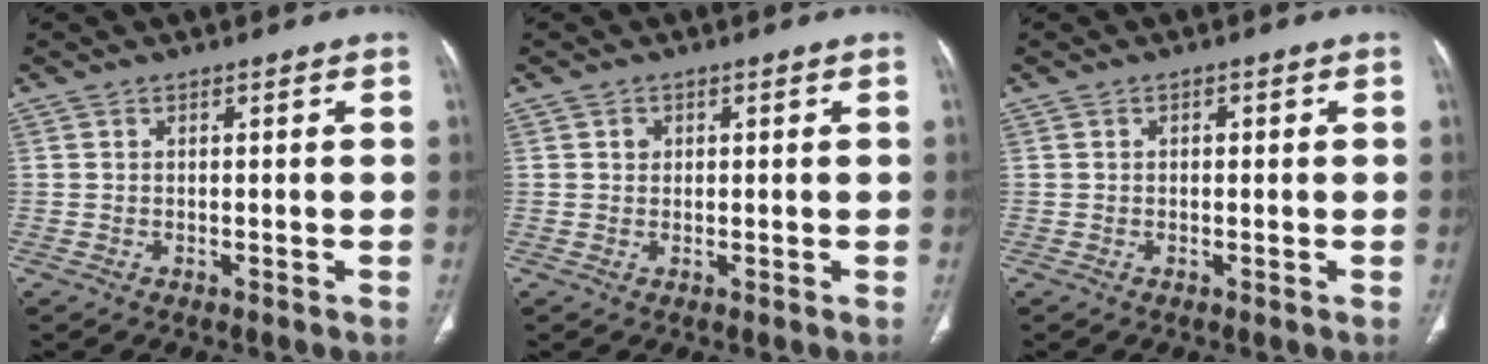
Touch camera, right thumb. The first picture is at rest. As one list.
[{"total": 1.2, "force": [0.4, 1.1, 0.4], "torque": [-0.001, 0.001, 0.005]}, {"total": 0.9, "force": [0.2, 0.6, 0.6], "torque": [-0.009, 0.003, 0.003]}]